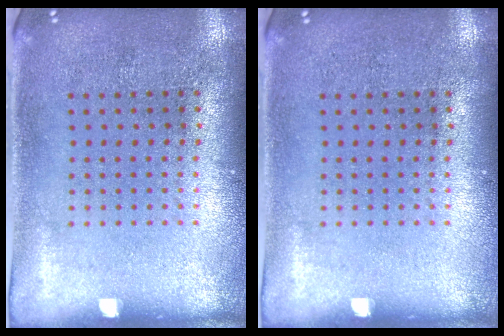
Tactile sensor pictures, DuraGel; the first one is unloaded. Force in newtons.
{"total": 0.0}